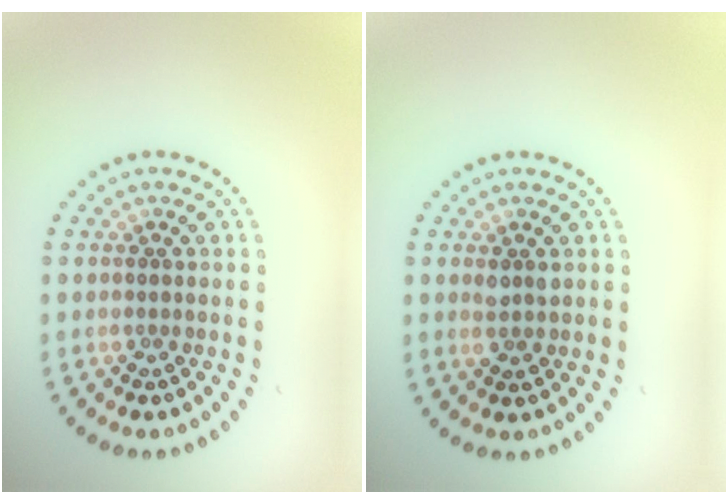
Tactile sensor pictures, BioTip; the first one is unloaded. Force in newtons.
{"total": 1.5, "press": 1.5, "slide": 0.3}